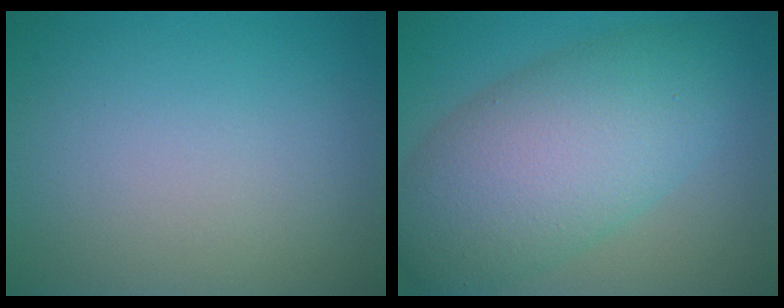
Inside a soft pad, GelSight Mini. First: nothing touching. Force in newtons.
{"total": 9.4, "press": 9.4, "slide": 0.2}